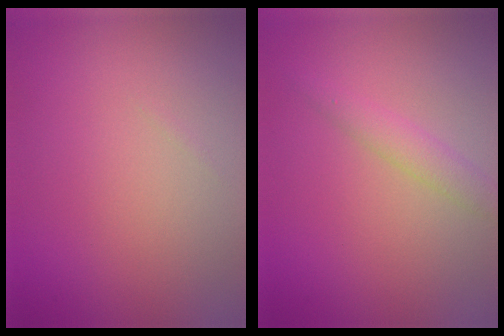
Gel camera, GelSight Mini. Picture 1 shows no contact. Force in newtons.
{"total": 1.9, "press": 1.9, "slide": 0.0}